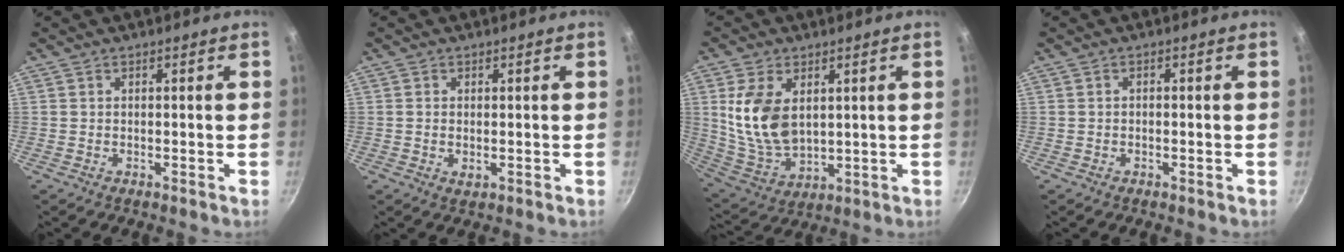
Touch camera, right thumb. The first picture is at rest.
{"total": 1.6, "force": [0.0, 1.0, 1.3], "torque": [-0.023, -0.003, 0.000]}
{"total": 13.0, "force": [3.0, 7.9, 9.8], "torque": [-0.181, -0.028, 0.074]}
{"total": 0.6, "force": [-0.4, 0.2, 0.3], "torque": [-0.009, 0.006, -0.006]}